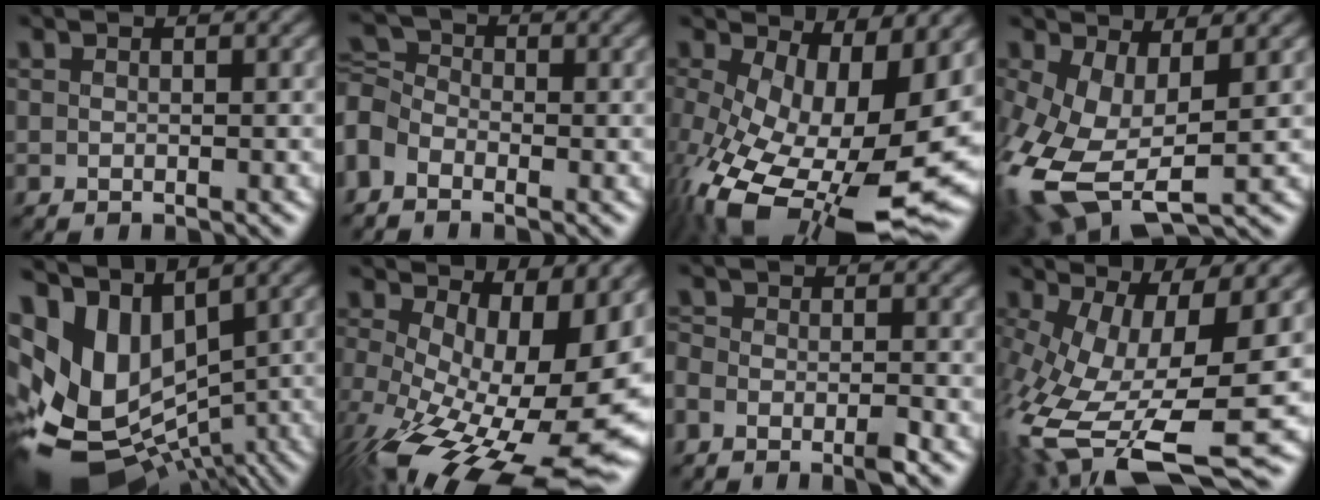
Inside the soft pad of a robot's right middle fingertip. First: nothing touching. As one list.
[{"total": 3.1, "force": [-1.7, 2.1, 1.4], "torque": [-0.038, 0.017, -0.045]}, {"total": 15.0, "force": [-3.2, 6.9, 12.9], "torque": [-0.243, -0.029, -0.038]}, {"total": 9.6, "force": [-2.0, 5.0, 8.0], "torque": [-0.204, -0.017, -0.021]}, {"total": 10.1, "force": [0.3, 7.0, 7.2], "torque": [-0.153, -0.001, 0.024]}, {"total": 17.0, "force": [-3.9, 6.8, 15.1], "torque": [-0.243, -0.026, -0.036]}, {"total": 2.3, "force": [-1.9, 0.3, 1.2], "torque": [-0.031, 0.004, -0.038]}, {"total": 14.0, "force": [-4.5, 4.8, 12.3], "torque": [-0.261, -0.018, -0.063]}]